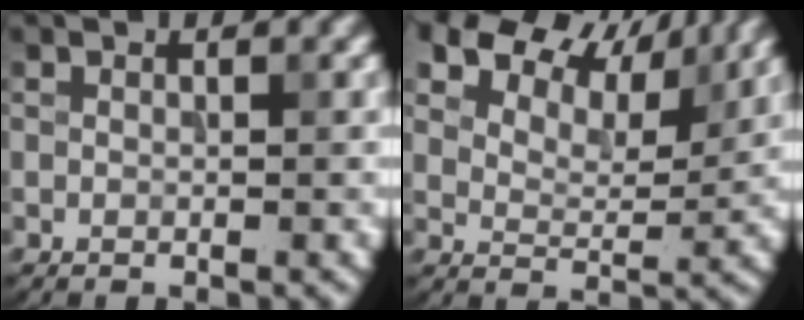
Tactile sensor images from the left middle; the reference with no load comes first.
{"total": 12.4, "force": [9.3, 5.9, 5.6], "torque": [-0.112, 0.010, 0.166]}